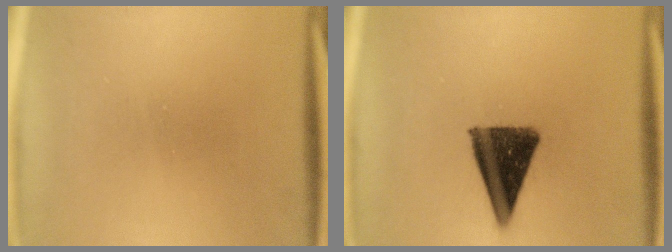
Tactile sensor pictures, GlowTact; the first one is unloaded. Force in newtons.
{"total": 11.6}